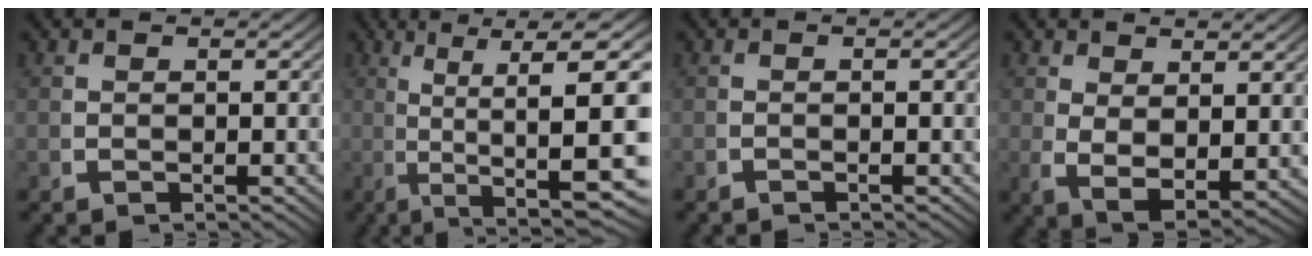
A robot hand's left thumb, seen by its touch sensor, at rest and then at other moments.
{"total": 14.9, "force": [0.4, 6.9, 13.2], "torque": [-0.211, -0.027, 0.024]}
{"total": 0.9, "force": [-0.6, -0.3, 0.6], "torque": [-0.006, 0.008, -0.014]}
{"total": 5.2, "force": [0.0, 3.3, 4.0], "torque": [-0.096, -0.036, 0.026]}